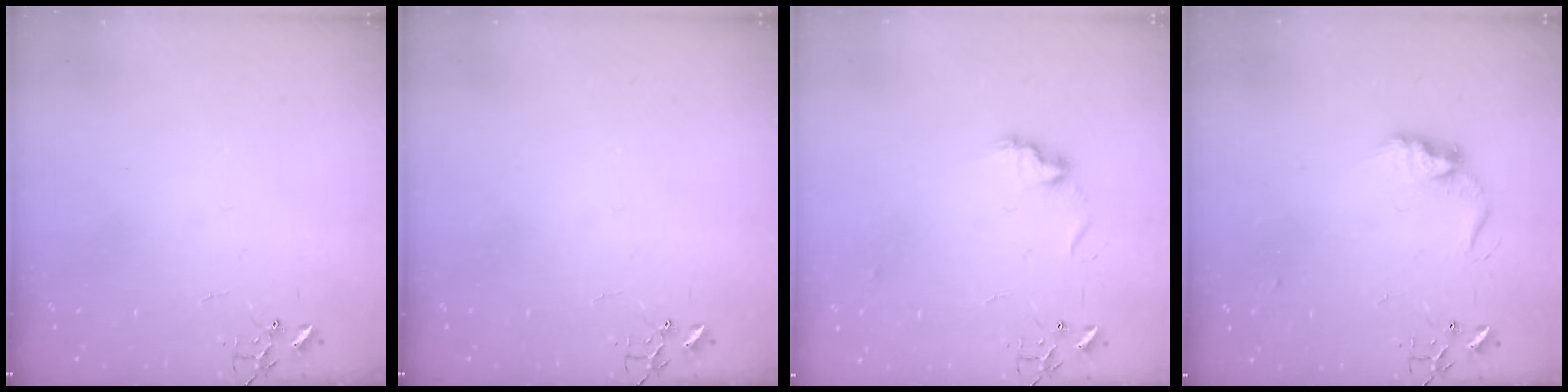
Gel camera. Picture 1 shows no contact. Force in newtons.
{"total": 0.0}
{"total": 8.4, "press": 8.4, "slide": 0.4}
{"total": 9.4, "press": 9.4, "slide": 0.5}